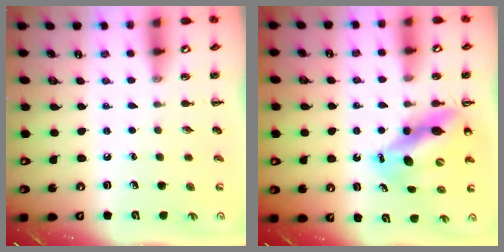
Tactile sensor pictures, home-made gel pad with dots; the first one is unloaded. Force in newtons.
{"total": 12.7, "press": 12.2, "slide": 3.2}